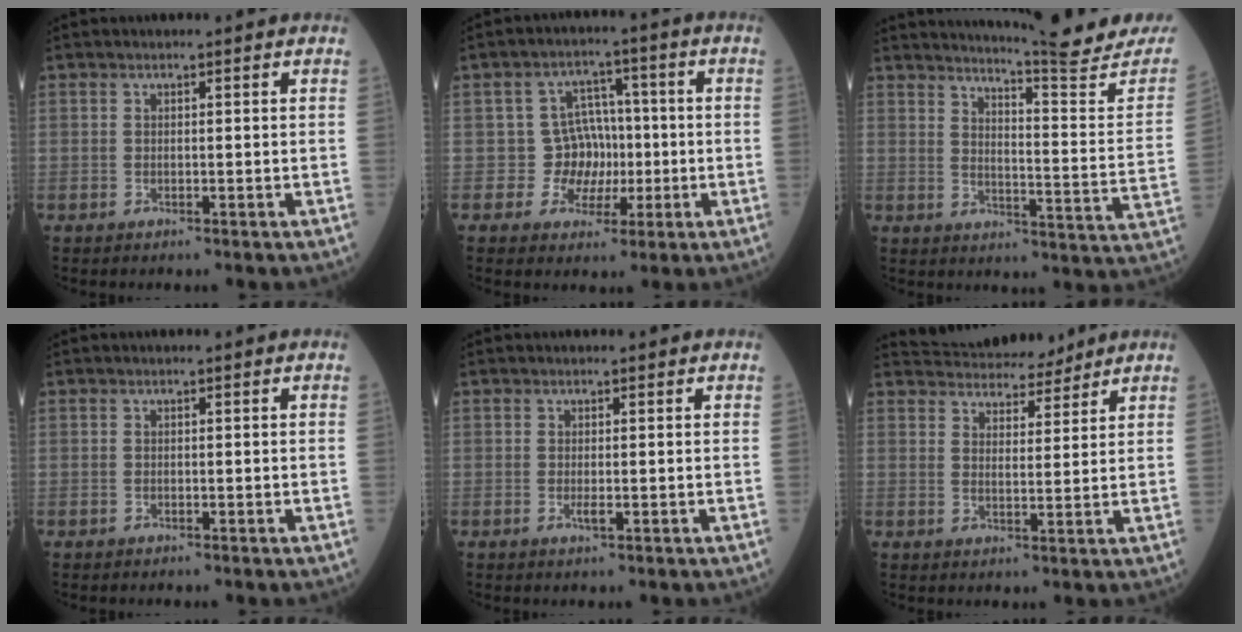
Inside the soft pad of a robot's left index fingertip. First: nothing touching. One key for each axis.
{"total": 6.1, "fx": -0.9, "fy": 5.9, "fz": 1.4, "tx": -0.015, "ty": 0.019, "tz": -0.010}
{"total": 17.3, "fx": 16.5, "fy": -1.9, "fz": 4.7, "tx": -0.073, "ty": -0.105, "tz": 0.204}
{"total": 0.0}
{"total": 1.0, "fx": -0.2, "fy": 0.3, "fz": 1.0, "tx": -0.021, "ty": -0.001, "tz": 0.001}
{"total": 10.5, "fx": 9.8, "fy": 2.5, "fz": 2.8, "tx": -0.038, "ty": 0.010, "tz": 0.144}